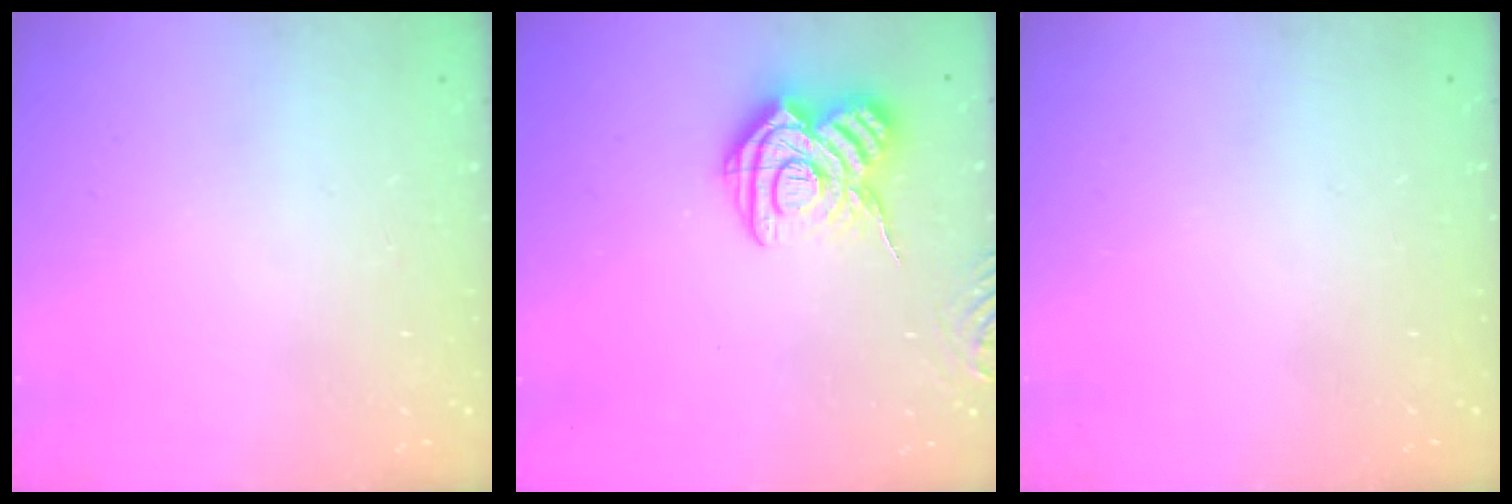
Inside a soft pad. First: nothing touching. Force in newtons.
{"total": 14.5, "press": 14.4, "slide": 1.4}
{"total": 0.0}